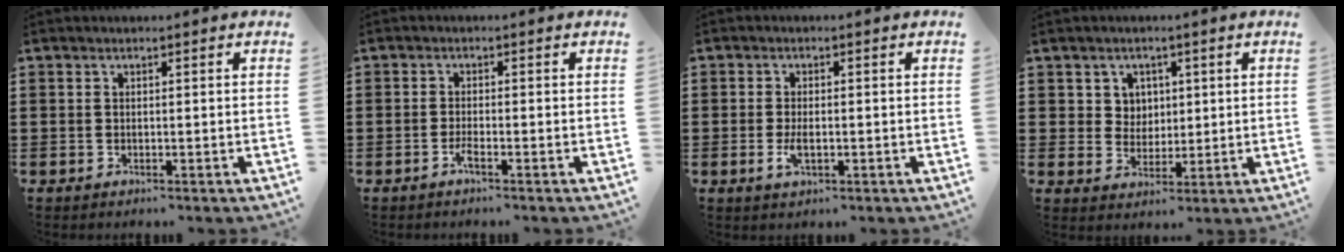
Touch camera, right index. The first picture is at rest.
{"total": 1.9, "force": [-1.2, 0.0, 1.5], "torque": [-0.033, -0.006, -0.024]}
{"total": 2.6, "force": [-0.6, 0.9, 2.4], "torque": [-0.050, -0.003, -0.012]}
{"total": 3.9, "force": [1.6, 3.5, 0.6], "torque": [-0.029, 0.014, 0.028]}